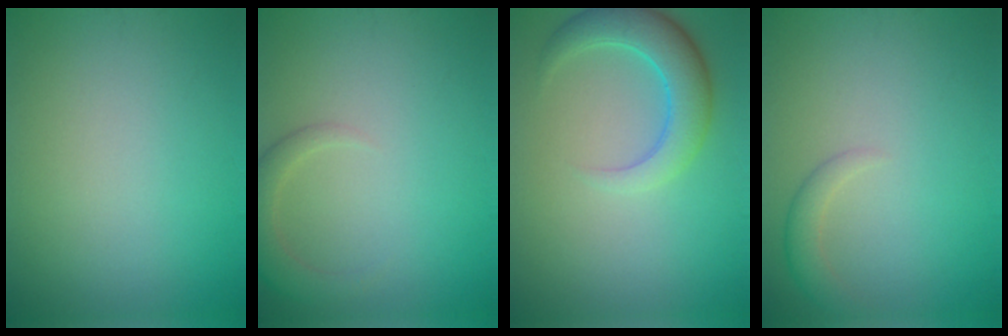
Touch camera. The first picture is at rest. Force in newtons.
{"total": 2.4, "press": 2.4, "slide": 0.3}
{"total": 4.6, "press": 4.6, "slide": 0.2}
{"total": 1.7, "press": 1.7, "slide": 0.1}